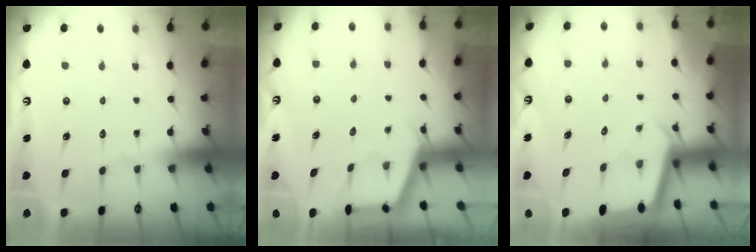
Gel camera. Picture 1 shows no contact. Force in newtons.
{"total": 2.8, "press": 2.8, "slide": 0.3}
{"total": 2.3, "press": 2.3, "slide": 0.1}